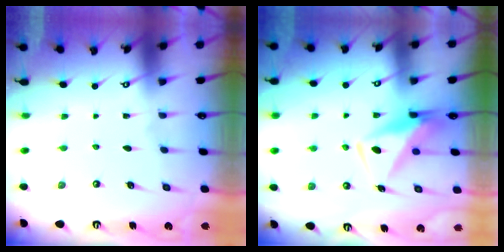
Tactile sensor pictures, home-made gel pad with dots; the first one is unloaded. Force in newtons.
{"total": 9.4, "press": 9.4, "slide": 0.9}